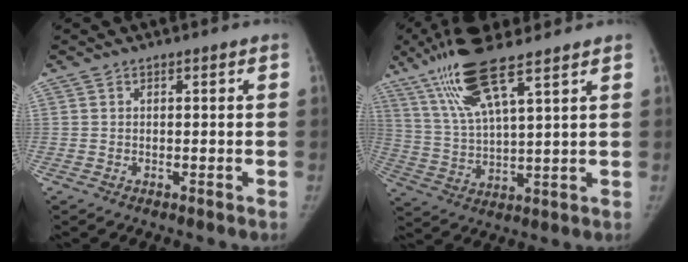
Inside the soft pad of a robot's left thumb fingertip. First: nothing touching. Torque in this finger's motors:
{"motor_torque": [0.90, -0.12, 1.54, -1.23, 0.53]}